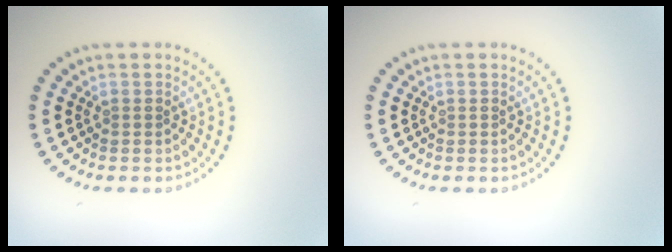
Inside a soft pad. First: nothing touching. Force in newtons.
{"total": 0.0}